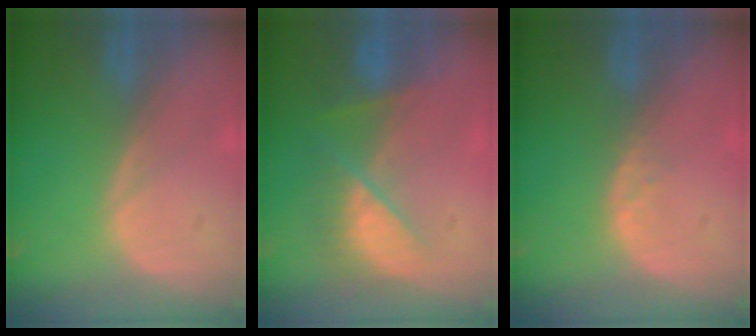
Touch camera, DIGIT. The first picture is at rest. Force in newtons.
{"total": 7.3, "press": 6.8, "slide": 2.7}
{"total": 1.0, "press": 1.0, "slide": 0.2}